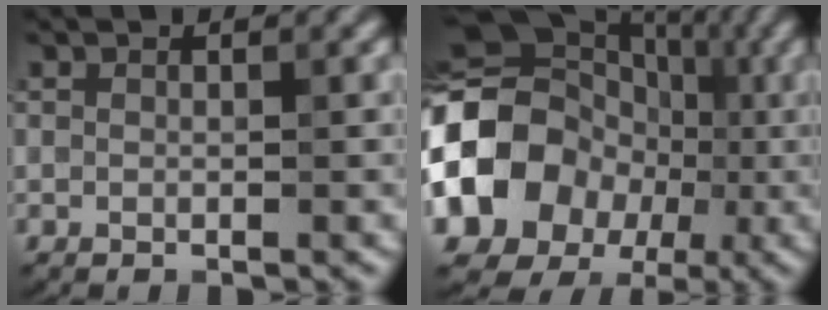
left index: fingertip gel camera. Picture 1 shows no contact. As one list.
[{"total": 11.0, "force": [-2.4, 9.0, 5.7], "torque": [-0.095, 0.013, -0.057]}]